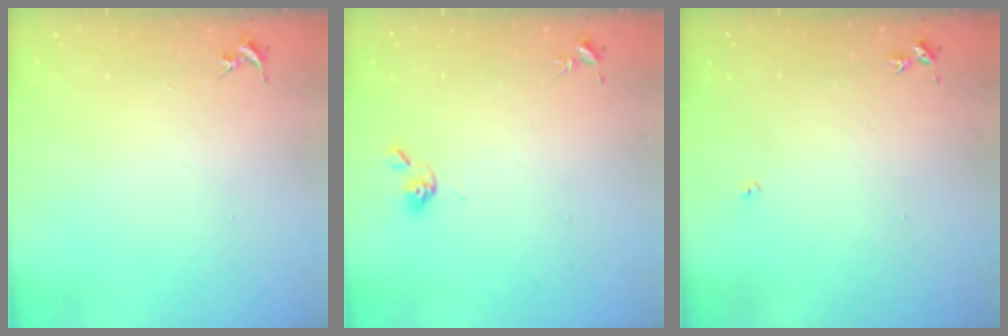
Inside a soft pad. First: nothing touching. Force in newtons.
{"total": 5.6, "press": 5.6, "slide": 1.0}
{"total": 3.0, "press": 3.0, "slide": 0.4}